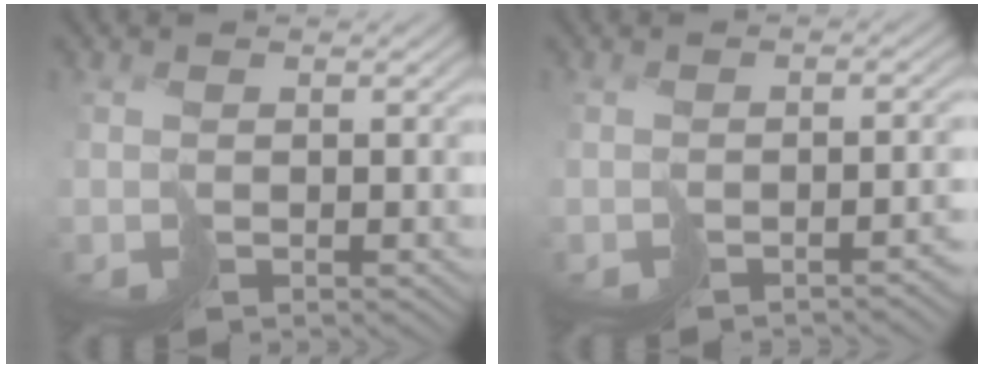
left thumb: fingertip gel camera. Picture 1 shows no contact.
{"total": 3.5, "force": [-2.8, 0.7, 2.0], "torque": [-0.017, -0.007, -0.038]}